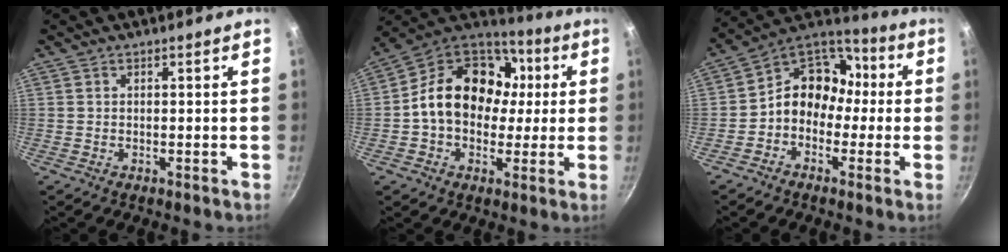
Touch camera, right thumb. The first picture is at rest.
{"total": 20.1, "force": [1.4, 15.5, 12.7], "torque": [-0.181, 0.040, 0.012]}
{"total": 12.3, "force": [-1.3, 10.3, 6.7], "torque": [-0.062, 0.055, -0.048]}